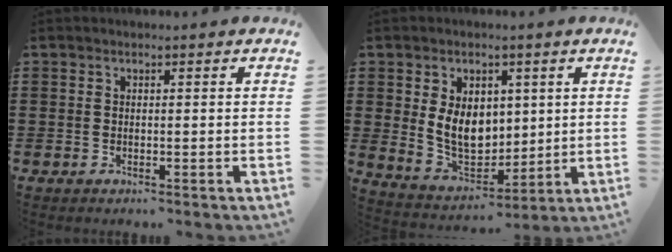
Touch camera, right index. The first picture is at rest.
{"total": 8.3, "force": [1.3, 6.1, 5.4], "torque": [-0.107, 0.002, 0.022]}